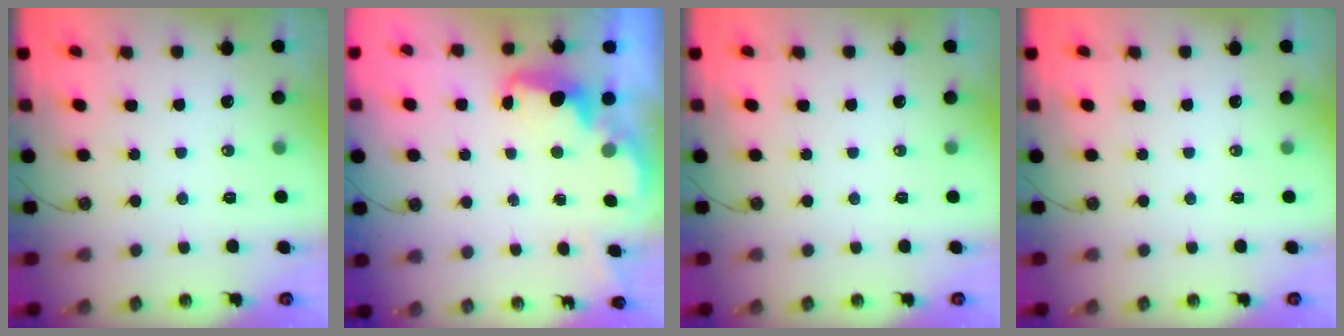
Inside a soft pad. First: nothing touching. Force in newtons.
{"total": 2.5, "press": 2.5, "slide": 0.5}
{"total": 0.0}
{"total": 0.0}